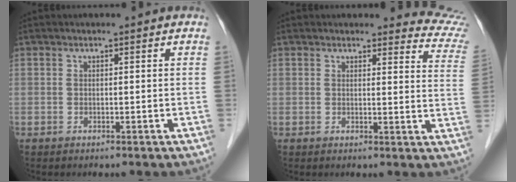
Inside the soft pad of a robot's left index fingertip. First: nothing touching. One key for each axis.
{"total": 10.2, "fx": 10.1, "fy": 0.9, "fz": 1.3, "tx": 0.017, "ty": -0.049, "tz": 0.074}